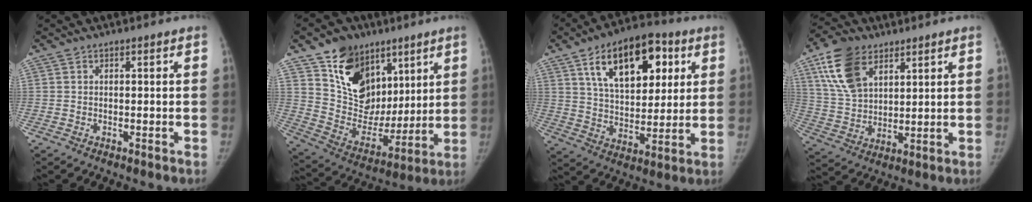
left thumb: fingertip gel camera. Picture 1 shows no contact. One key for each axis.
{"total": 20.2, "fx": 11.0, "fy": 14.6, "fz": 8.5, "tx": -0.091, "ty": -0.036, "tz": 0.204}
{"total": 19.6, "fx": 8.1, "fy": 10.8, "fz": 14.2, "tx": -0.175, "ty": -0.018, "tz": 0.134}
{"total": 13.5, "fx": 7.1, "fy": 8.1, "fz": 8.1, "tx": -0.136, "ty": -0.021, "tz": 0.142}